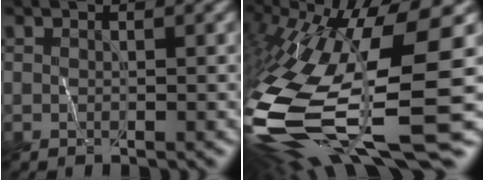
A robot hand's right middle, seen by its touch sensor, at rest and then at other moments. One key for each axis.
{"total": 17.5, "fx": -3.1, "fy": 6.0, "fz": 16.1, "tx": -0.361, "ty": -0.036, "tz": -0.040}